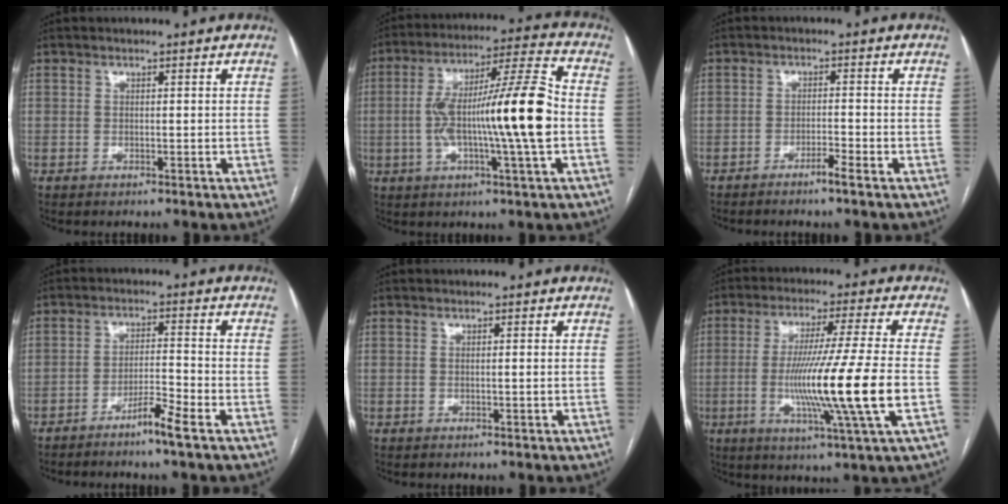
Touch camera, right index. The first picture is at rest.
{"total": 17.5, "force": [-1.7, 0.5, 17.4], "torque": [-0.296, 0.011, -0.034]}
{"total": 2.4, "force": [-1.8, -0.4, 1.6], "torque": [-0.030, -0.001, -0.034]}
{"total": 4.9, "force": [-3.4, -0.6, 3.5], "torque": [-0.061, -0.006, -0.068]}
{"total": 0.8, "force": [0.0, -0.1, 0.8], "torque": [-0.015, -0.001, 0.000]}
{"total": 15.9, "force": [-2.8, -2.0, 15.5], "torque": [-0.285, -0.027, -0.055]}